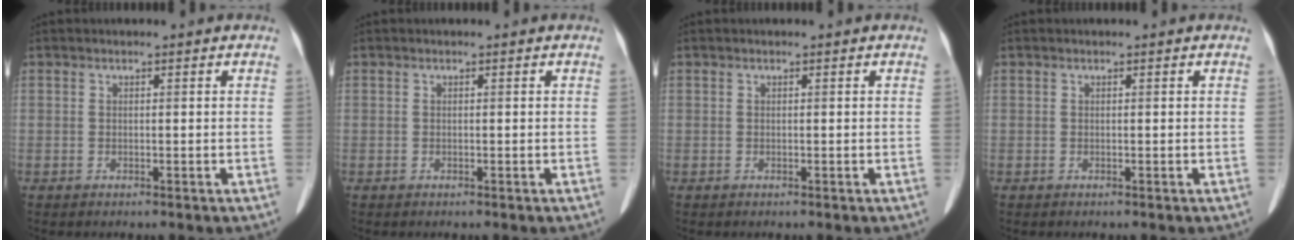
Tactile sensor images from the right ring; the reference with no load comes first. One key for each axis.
{"total": 0.0}
{"total": 0.0}
{"total": 0.0}